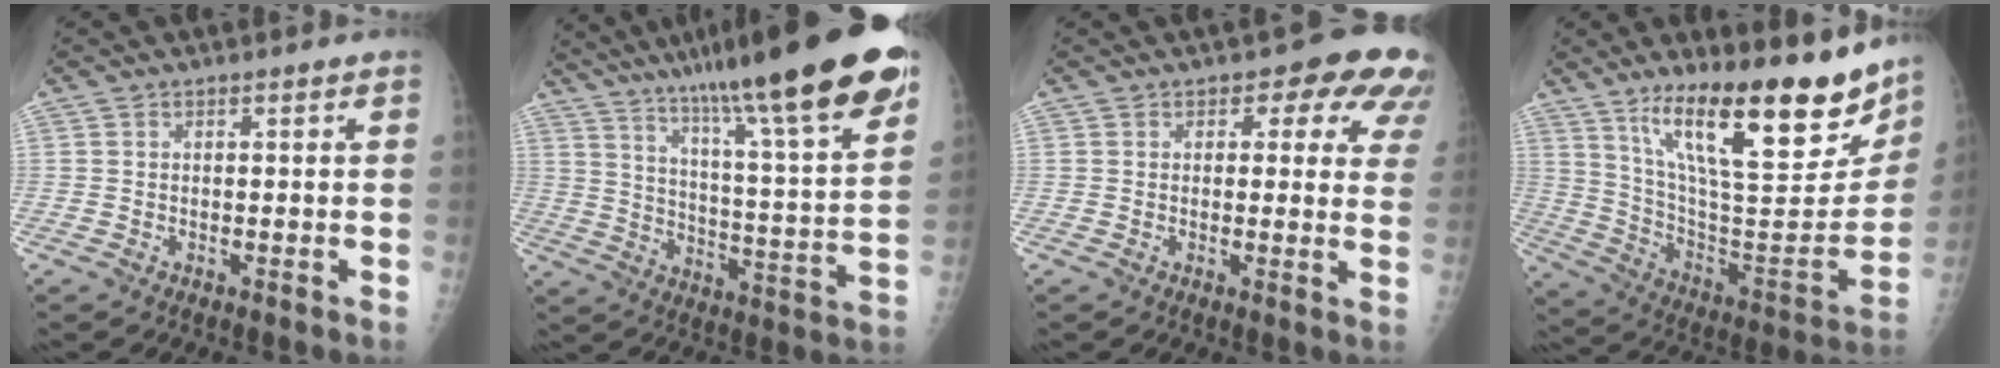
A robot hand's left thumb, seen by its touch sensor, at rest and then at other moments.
{"total": 28.0, "force": [18.9, 3.2, 20.4], "torque": [-0.306, -0.053, 0.290]}
{"total": 10.4, "force": [5.5, 5.4, 6.9], "torque": [-0.022, -0.018, 0.048]}
{"total": 28.6, "force": [18.4, 7.4, 20.6], "torque": [-0.288, -0.073, 0.304]}